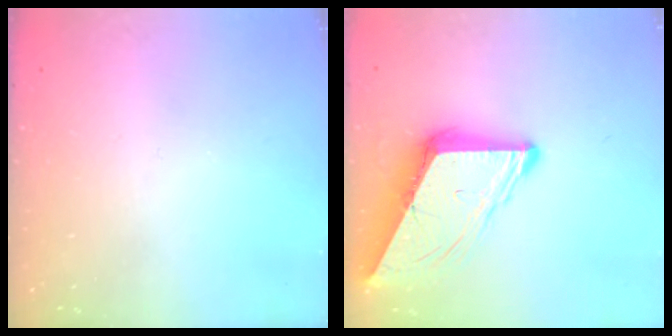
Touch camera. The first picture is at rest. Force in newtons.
{"total": 11.4, "press": 11.3, "slide": 1.3}